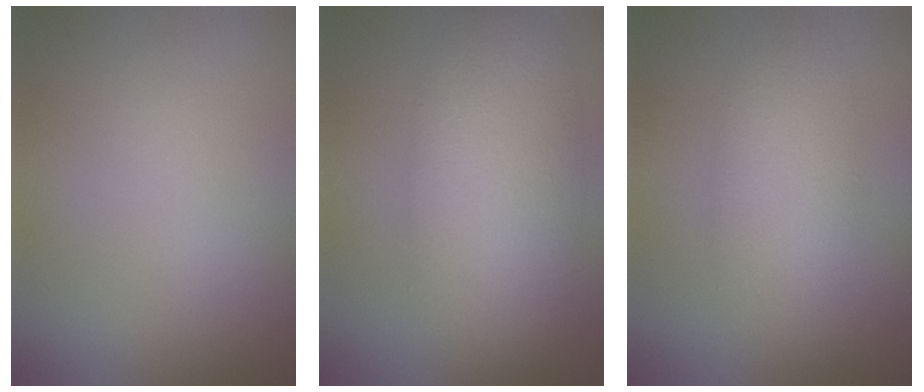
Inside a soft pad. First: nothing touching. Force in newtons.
{"total": 7.7, "press": 7.7, "slide": 0.6}
{"total": 4.3, "press": 4.3, "slide": 0.4}